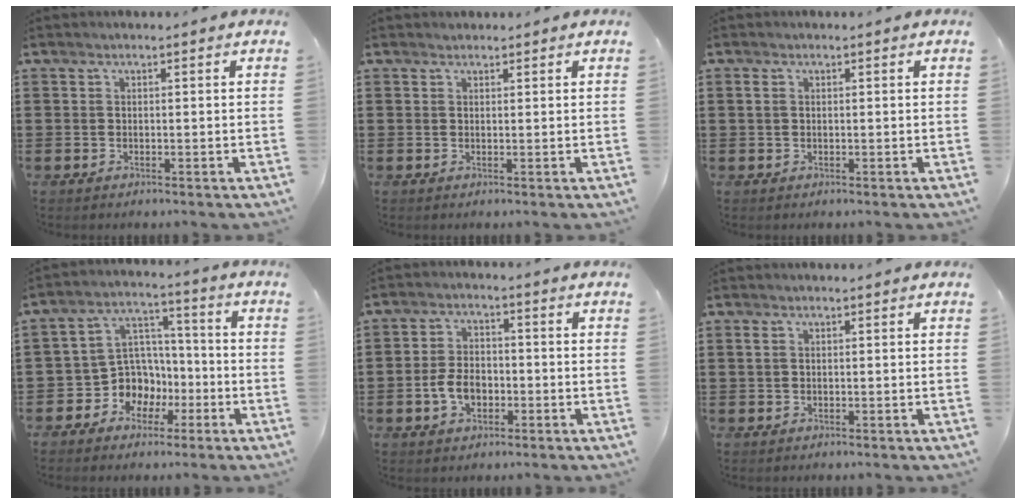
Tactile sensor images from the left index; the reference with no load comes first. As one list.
[{"total": 0.7, "force": [0.7, 0.4, 0.0], "torque": [-0.002, 0.000, 0.014]}, {"total": 1.2, "force": [0.2, 0.7, 0.9], "torque": [-0.028, 0.002, 0.001]}, {"total": 7.9, "force": [-2.5, 7.2, 1.8], "torque": [-0.068, 0.004, -0.043]}, {"total": 5.3, "force": [-1.6, 3.3, 3.8], "torque": [-0.089, 0.001, -0.034]}, {"total": 1.0, "force": [0.3, 0.5, 0.7], "torque": [-0.017, 0.004, 0.005]}]